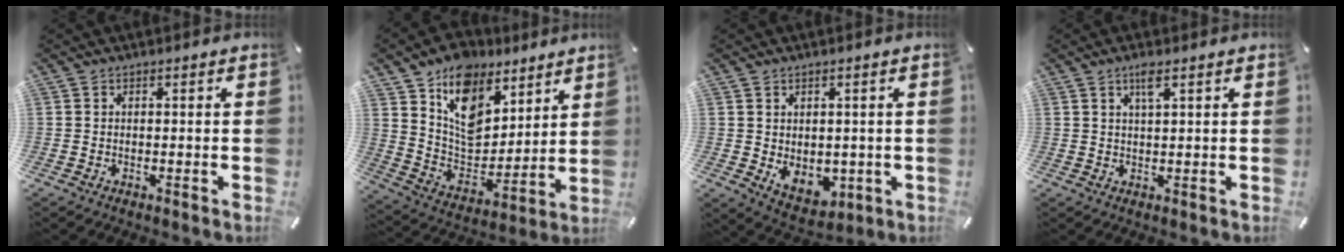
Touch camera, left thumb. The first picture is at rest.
{"total": 13.6, "force": [8.2, 9.7, 4.8], "torque": [-0.082, -0.069, 0.156]}
{"total": 5.7, "force": [0.4, 4.9, 2.7], "torque": [-0.025, -0.006, 0.011]}
{"total": 3.3, "force": [2.0, 0.4, 2.6], "torque": [-0.057, 0.002, 0.033]}